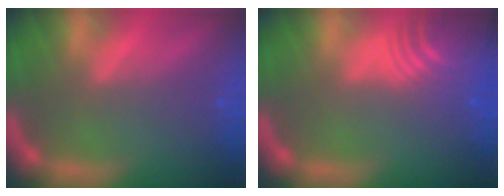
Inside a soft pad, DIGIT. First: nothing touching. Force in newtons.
{"total": 9.1}